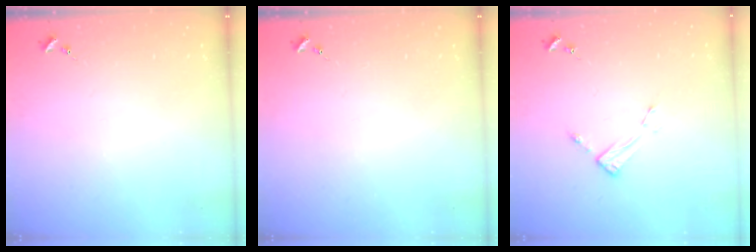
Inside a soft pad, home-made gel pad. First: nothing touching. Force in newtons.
{"total": 0.0}
{"total": 3.8, "press": 3.8, "slide": 0.3}